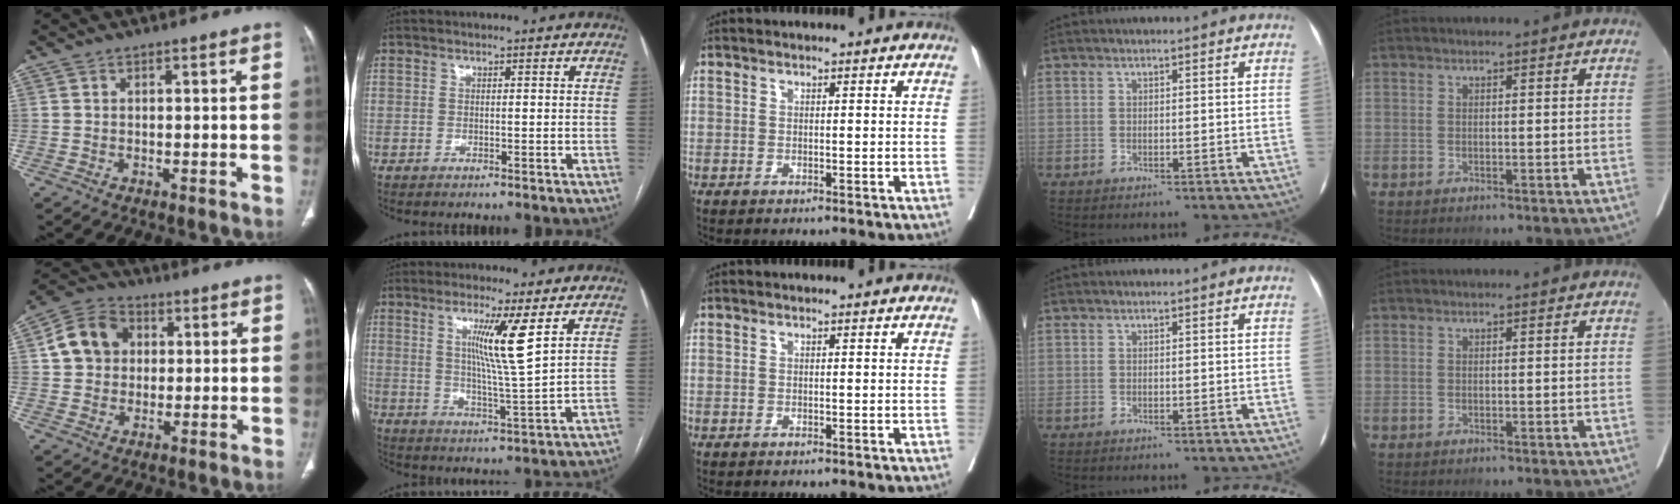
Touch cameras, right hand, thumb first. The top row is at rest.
{"thumb": {"total": 9.9, "force": [1.6, 8.5, 4.9], "torque": [-0.070, 0.012, 0.019]}, "index": {"total": 8.4, "force": [3.5, -1.0, 7.6], "torque": [-0.133, -0.017, 0.064]}}